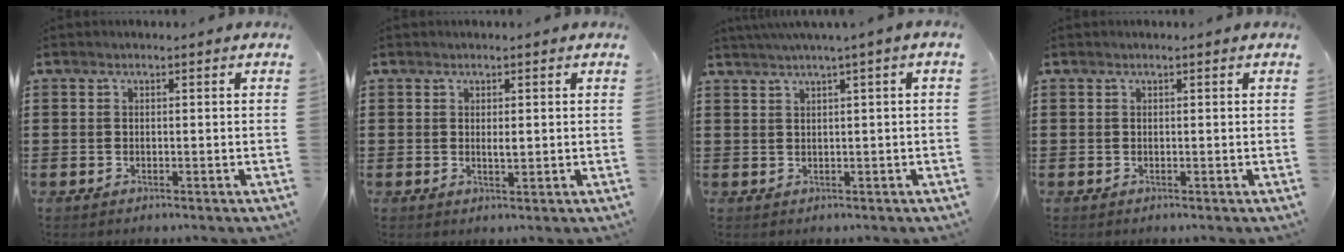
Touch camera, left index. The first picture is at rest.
{"total": 1.2, "force": [0.2, 0.3, 1.1], "torque": [-0.022, 0.001, 0.002]}
{"total": 1.8, "force": [0.7, -0.7, 1.5], "torque": [-0.026, -0.007, 0.013]}
{"total": 0.0}